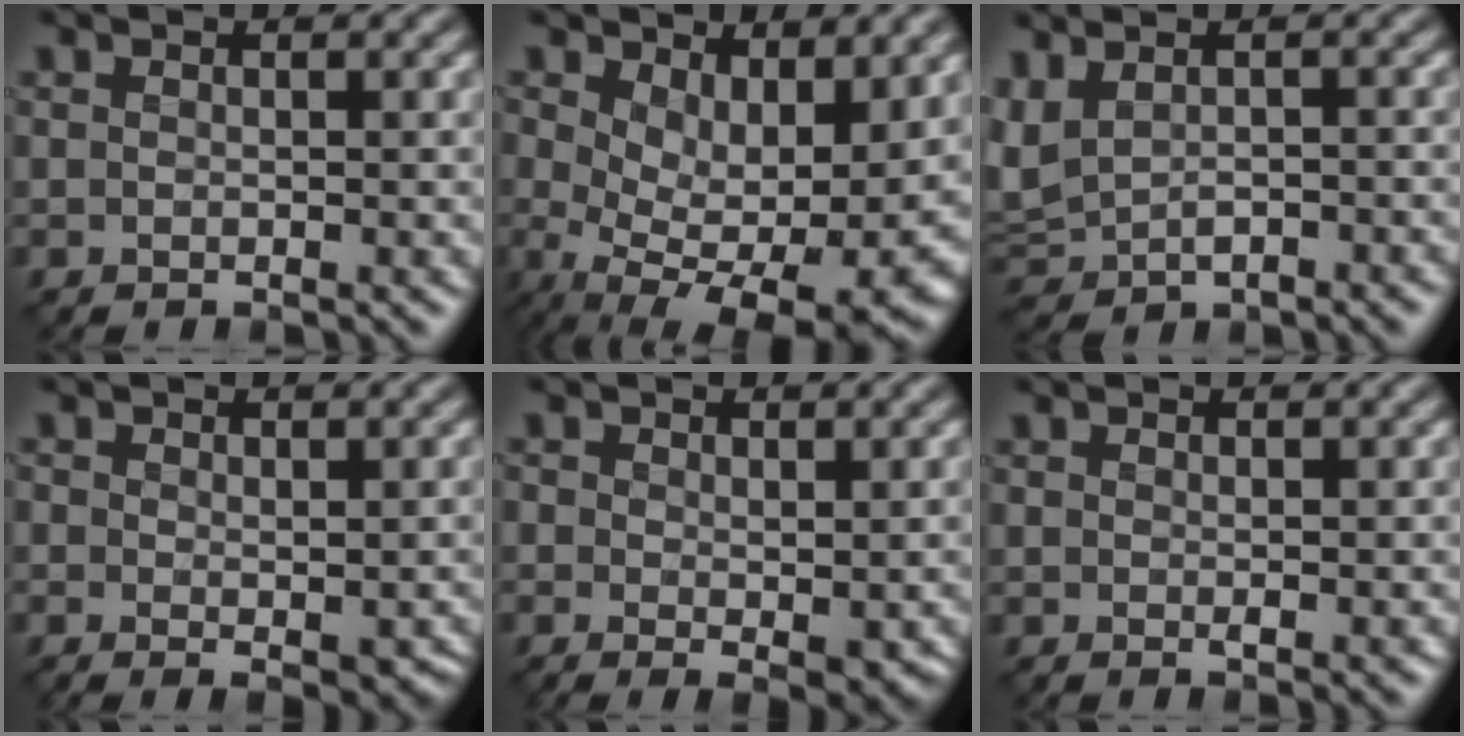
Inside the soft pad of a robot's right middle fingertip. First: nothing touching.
{"total": 10.3, "force": [0.4, 5.8, 8.6], "torque": [-0.124, -0.035, 0.035]}
{"total": 3.2, "force": [-1.4, 2.0, 2.0], "torque": [-0.038, 0.003, -0.019]}
{"total": 1.6, "force": [0.0, 0.8, 1.4], "torque": [-0.019, -0.003, 0.003]}
{"total": 2.0, "force": [0.0, 0.8, 1.8], "torque": [-0.024, -0.006, 0.002]}
{"total": 0.5, "force": [0.1, 0.0, 0.5], "torque": [-0.006, -0.002, 0.001]}